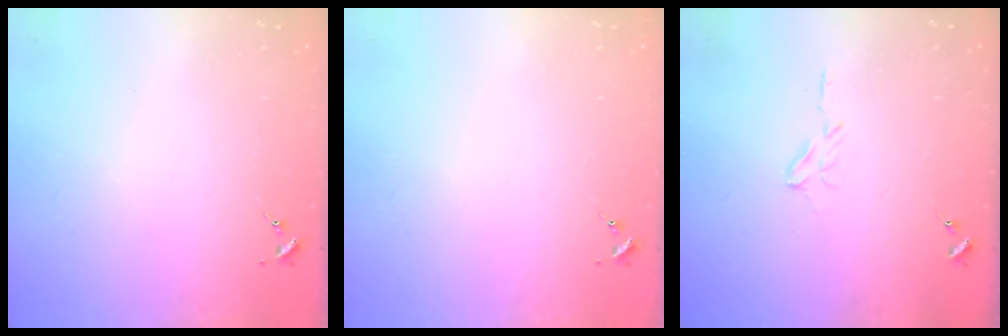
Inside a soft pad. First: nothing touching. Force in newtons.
{"total": 0.0}
{"total": 5.5, "press": 5.5, "slide": 0.5}